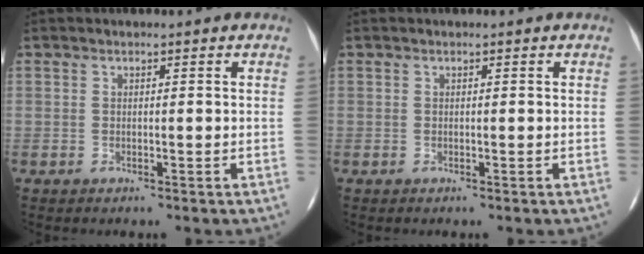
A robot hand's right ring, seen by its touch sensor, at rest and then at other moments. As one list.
[{"total": 0.0}]